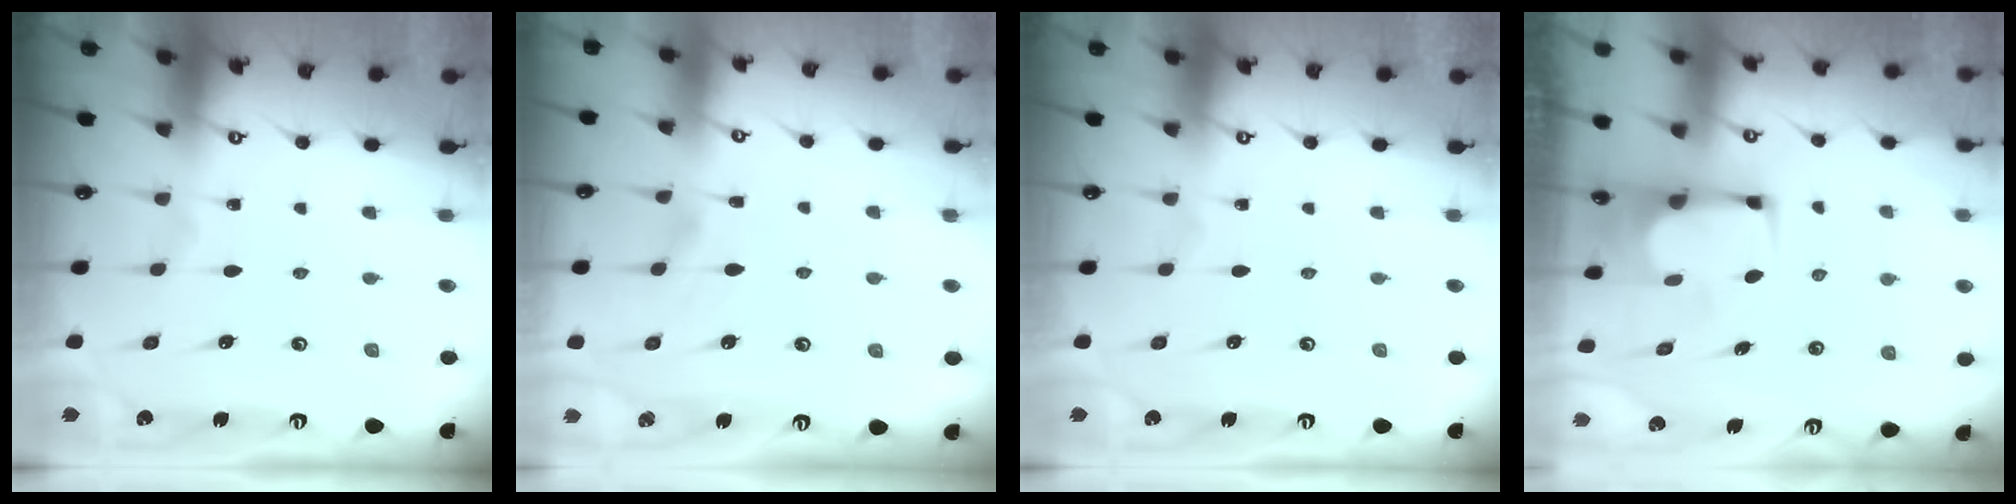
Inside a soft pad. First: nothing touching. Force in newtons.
{"total": 1.1, "press": 0.6, "slide": 1.0}
{"total": 0.0}
{"total": 2.9, "press": 2.9, "slide": 0.2}